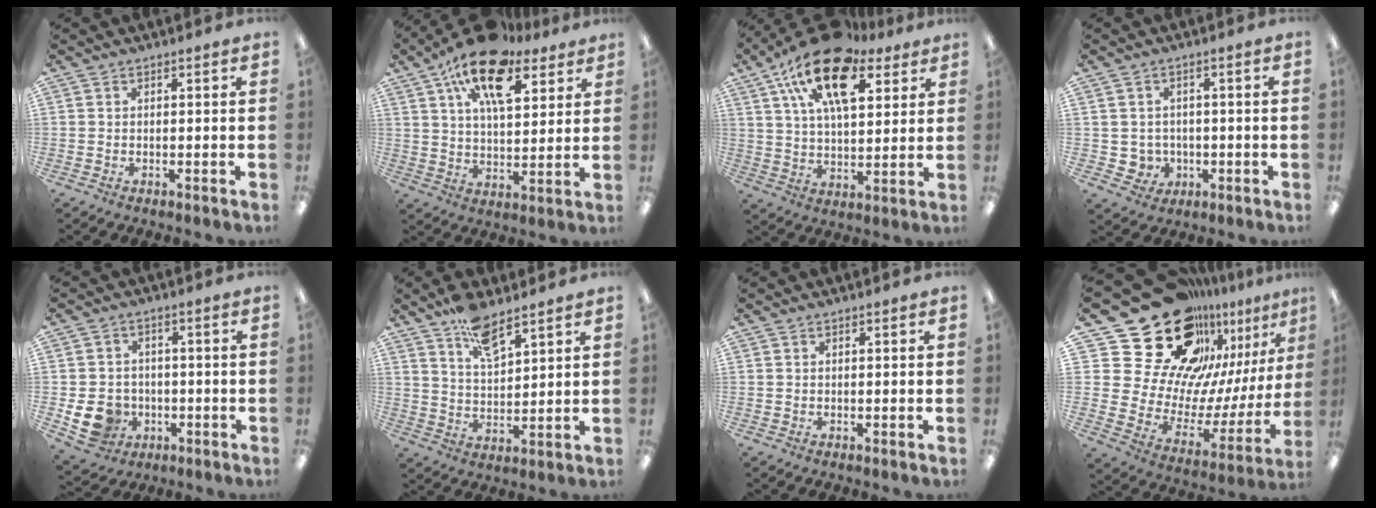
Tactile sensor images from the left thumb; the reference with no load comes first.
{"total": 18.6, "force": [11.2, 8.8, 12.0], "torque": [-0.196, -0.044, 0.190]}
{"total": 20.6, "force": [11.4, 10.1, 13.8], "torque": [-0.242, -0.048, 0.196]}
{"total": 3.9, "force": [-0.3, 3.8, 0.8], "torque": [-0.013, 0.003, -0.004]}
{"total": 8.9, "force": [-2.9, 7.6, 3.7], "torque": [-0.096, 0.013, -0.049]}
{"total": 9.5, "force": [7.1, 3.5, 5.3], "torque": [-0.090, -0.038, 0.125]}
{"total": 0.0}
{"total": 31.3, "force": [22.2, 17.2, 14.0], "torque": [-0.236, -0.178, 0.432]}